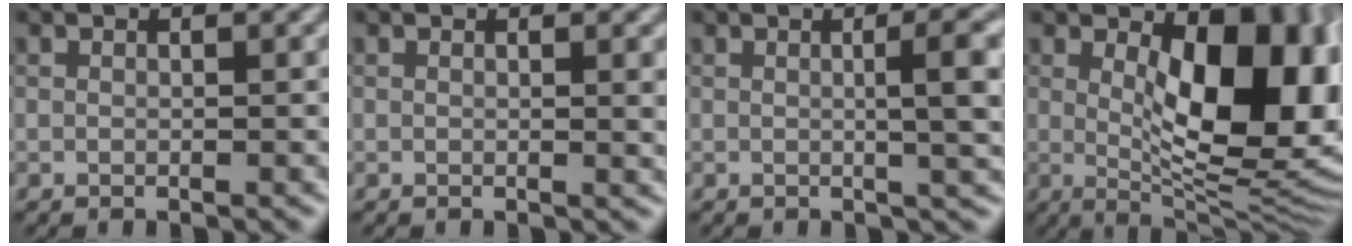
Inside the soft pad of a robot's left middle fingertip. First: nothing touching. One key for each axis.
{"total": 1.6, "fx": 0.4, "fy": 0.5, "fz": 1.5, "tx": -0.013, "ty": -0.001, "tz": 0.002}
{"total": 5.4, "fx": 0.5, "fy": 1.4, "fz": 5.2, "tx": -0.063, "ty": 0.012, "tz": 0.003}
{"total": 12.3, "fx": 1.7, "fy": 5.6, "fz": 10.9, "tx": -0.140, "ty": -0.011, "tz": 0.034}